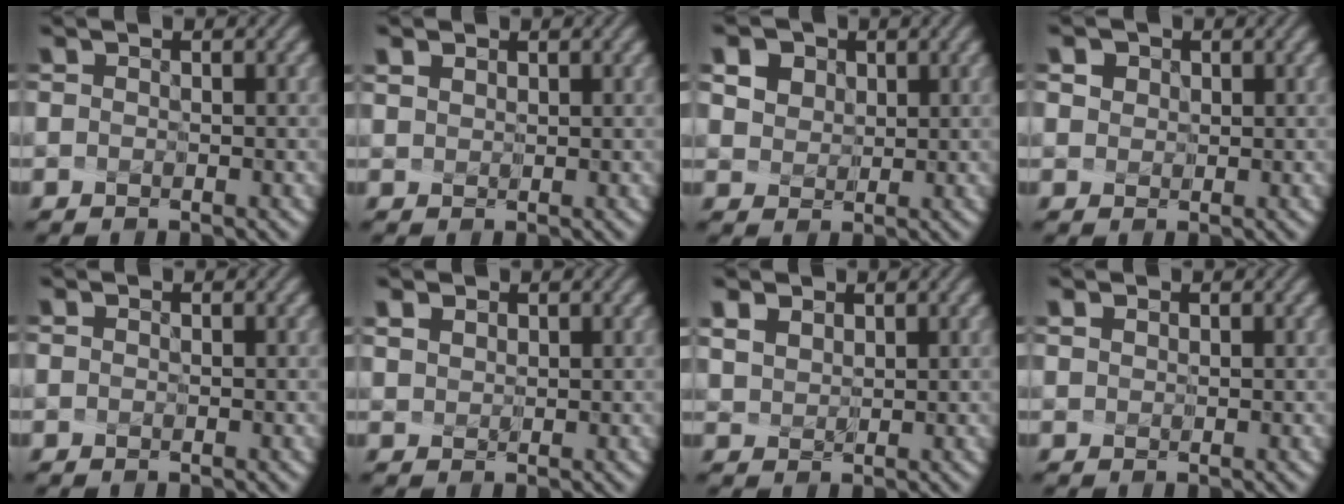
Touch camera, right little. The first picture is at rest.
{"total": 1.3, "force": [1.0, 0.8, 0.4], "torque": [-0.021, 0.013, 0.024]}
{"total": 6.6, "force": [3.6, 4.9, 2.8], "torque": [-0.072, 0.019, 0.062]}
{"total": 3.3, "force": [1.8, 2.4, 1.5], "torque": [-0.027, 0.021, 0.014]}
{"total": 0.0}
{"total": 1.9, "force": [1.5, 1.1, 0.5], "torque": [-0.032, 0.012, 0.039]}
{"total": 2.8, "force": [2.1, 1.6, 0.8], "torque": [-0.052, 0.008, 0.059]}
{"total": 0.6, "force": [0.5, 0.3, 0.0], "torque": [-0.007, 0.012, 0.012]}